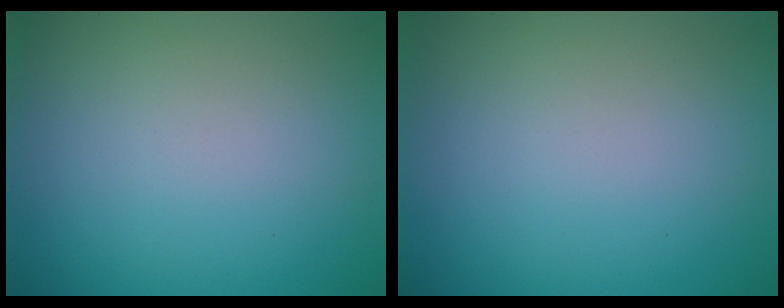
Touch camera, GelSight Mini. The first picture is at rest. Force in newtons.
{"total": 0.0}